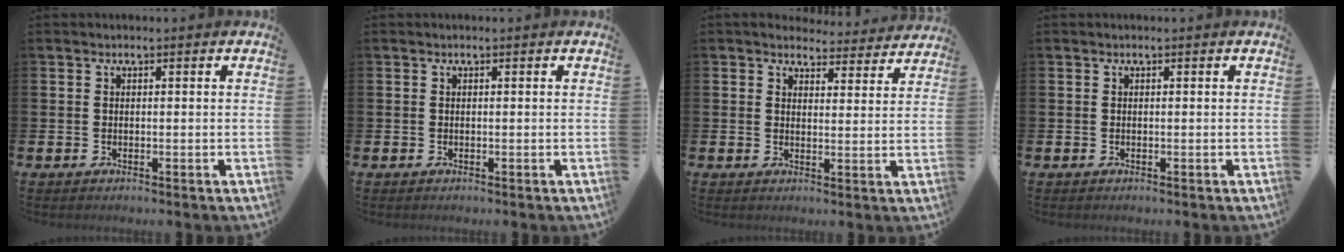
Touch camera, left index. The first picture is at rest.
{"total": 0.0}
{"total": 4.4, "force": [4.3, 0.9, 0.2], "torque": [-0.012, -0.039, 0.073]}
{"total": 0.0}